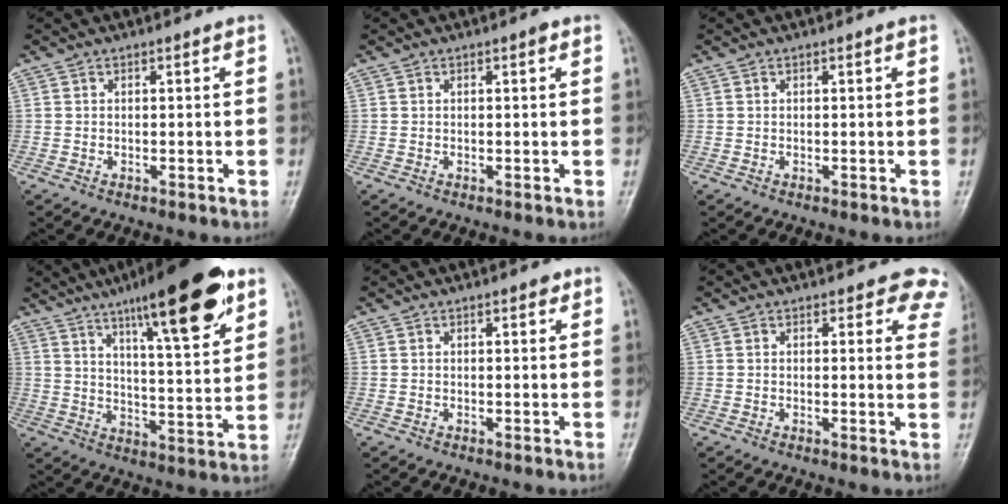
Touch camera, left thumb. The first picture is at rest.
{"total": 0.9, "force": [0.4, 0.3, 0.7], "torque": [-0.010, 0.001, 0.002]}
{"total": 0.0}
{"total": 20.1, "force": [11.7, 4.5, 15.8], "torque": [-0.211, -0.044, 0.181]}
{"total": 1.5, "force": [0.9, 0.7, 1.0], "torque": [-0.007, -0.001, 0.008]}
{"total": 6.8, "force": [5.4, 3.3, 2.4], "torque": [0.021, -0.020, 0.035]}